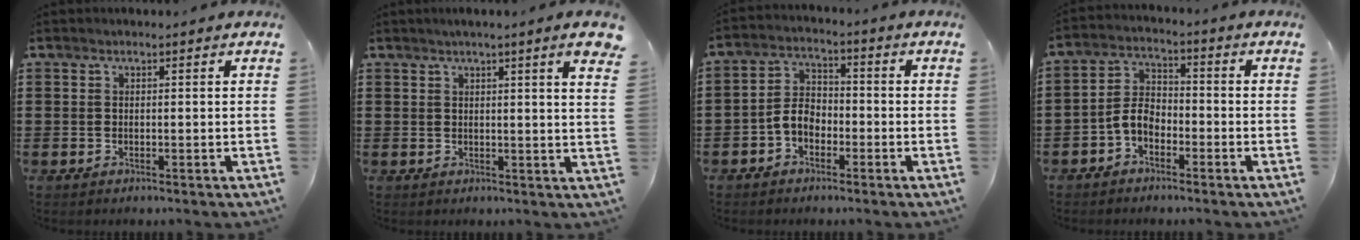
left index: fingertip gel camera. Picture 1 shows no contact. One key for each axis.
{"total": 3.7, "fx": 2.2, "fy": -0.6, "fz": 2.8, "tx": -0.057, "ty": -0.008, "tz": 0.038}
{"total": 4.6, "fx": -2.4, "fy": 3.0, "fz": 2.5, "tx": -0.063, "ty": 0.008, "tz": -0.053}
{"total": 4.8, "fx": -2.9, "fy": 2.6, "fz": 2.7, "tx": -0.070, "ty": 0.006, "tz": -0.064}